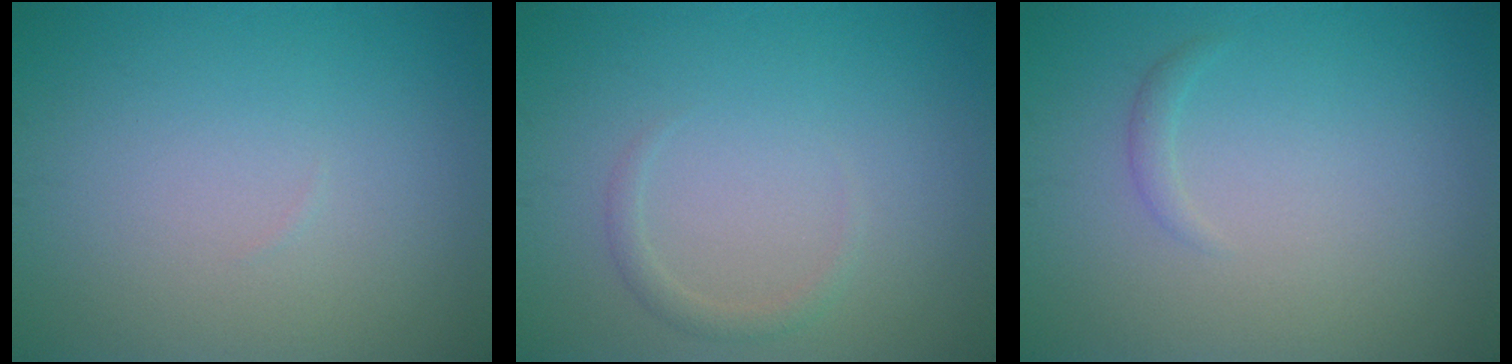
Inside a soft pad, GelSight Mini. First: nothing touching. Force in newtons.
{"total": 1.1, "press": 1.1, "slide": 0.1}
{"total": 0.7, "press": 0.7, "slide": 0.0}